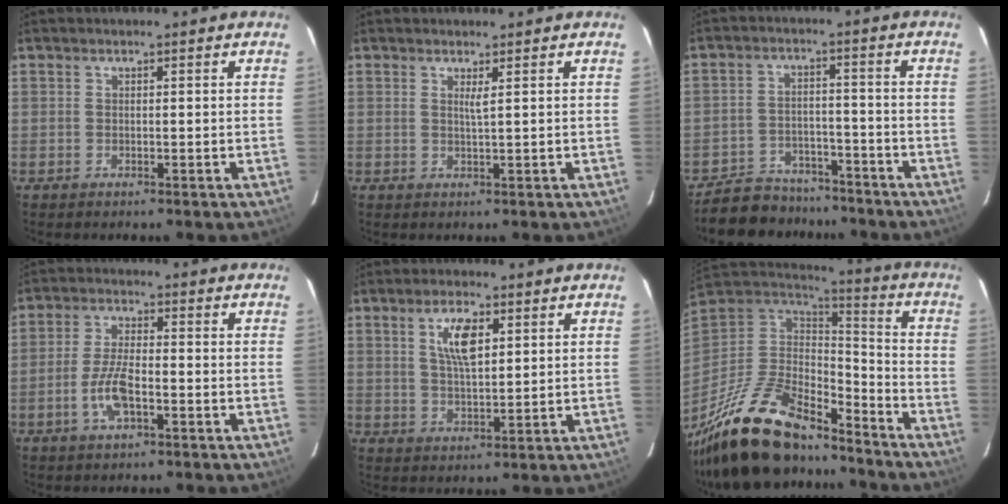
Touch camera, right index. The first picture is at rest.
{"total": 1.3, "force": [0.7, -0.3, 1.1], "torque": [-0.019, -0.001, 0.012]}
{"total": 12.7, "force": [-11.0, 5.6, 3.1], "torque": [-0.089, 0.016, -0.156]}
{"total": 6.9, "force": [-2.7, 2.4, 5.9], "torque": [-0.125, 0.001, -0.052]}
{"total": 6.8, "force": [2.6, 2.7, 5.7], "torque": [-0.103, 0.005, 0.052]}
{"total": 26.3, "force": [-19.8, 9.5, 14.5], "torque": [-0.293, -0.022, -0.329]}